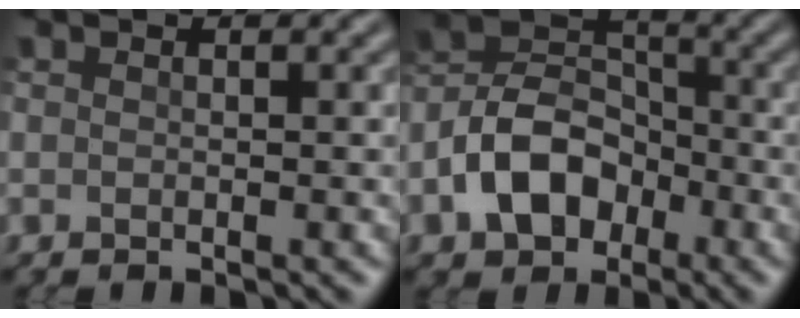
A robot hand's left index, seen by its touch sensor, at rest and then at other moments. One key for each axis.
{"total": 6.9, "fx": -2.9, "fy": 4.8, "fz": 3.9, "tx": -0.069, "ty": 0.006, "tz": -0.066}